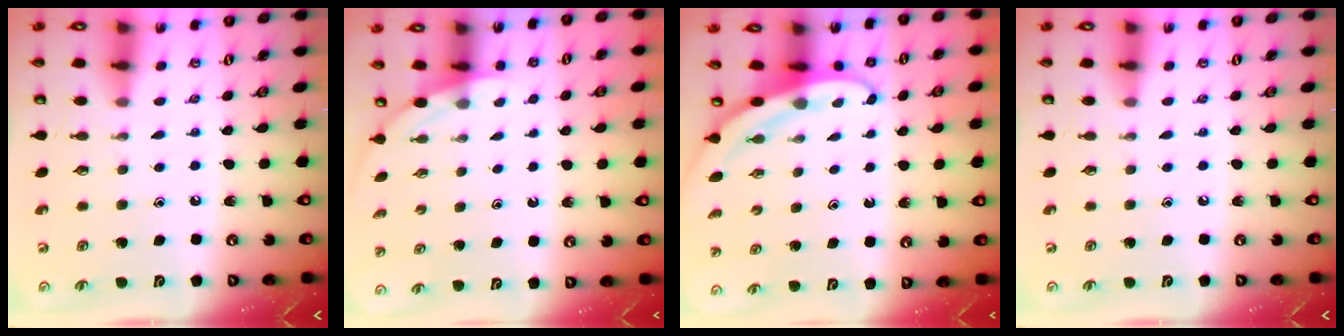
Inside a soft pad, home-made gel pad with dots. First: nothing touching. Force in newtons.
{"total": 1.7, "press": 1.7, "slide": 0.0}
{"total": 3.1, "press": 3.1, "slide": 0.2}
{"total": 0.0}